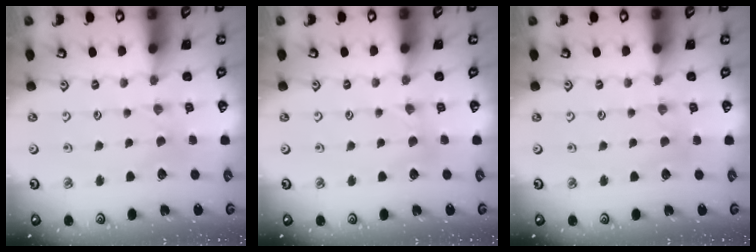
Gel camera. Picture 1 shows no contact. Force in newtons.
{"total": 2.1, "press": 2.0, "slide": 0.3}
{"total": 1.6, "press": 1.6, "slide": 0.3}